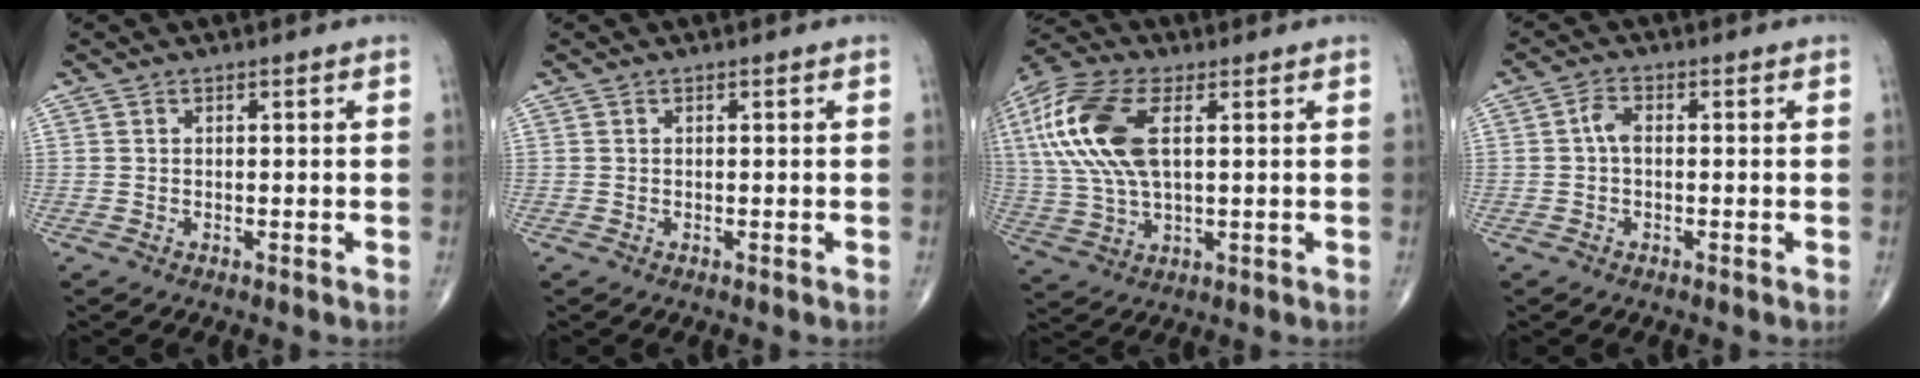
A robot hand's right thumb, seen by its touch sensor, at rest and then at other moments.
{"total": 0.0}
{"total": 18.4, "force": [4.5, 8.9, 15.5], "torque": [-0.358, 0.006, 0.082]}
{"total": 2.5, "force": [-0.1, 1.3, 2.1], "torque": [-0.042, 0.008, -0.007]}